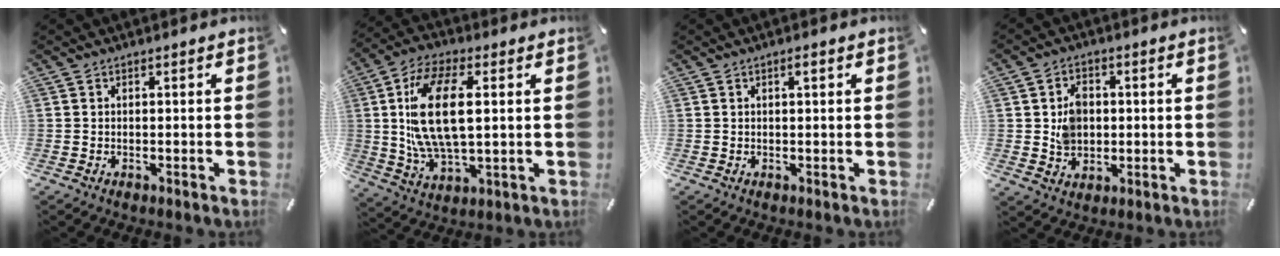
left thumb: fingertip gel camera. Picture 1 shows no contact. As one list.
[{"total": 16.4, "force": [2.7, 7.7, 14.2], "torque": [-0.303, -0.001, 0.047]}, {"total": 1.6, "force": [0.7, 0.3, 1.4], "torque": [-0.019, 0.000, 0.009]}, {"total": 6.4, "force": [0.4, 5.5, 3.3], "torque": [-0.045, 0.005, 0.005]}]